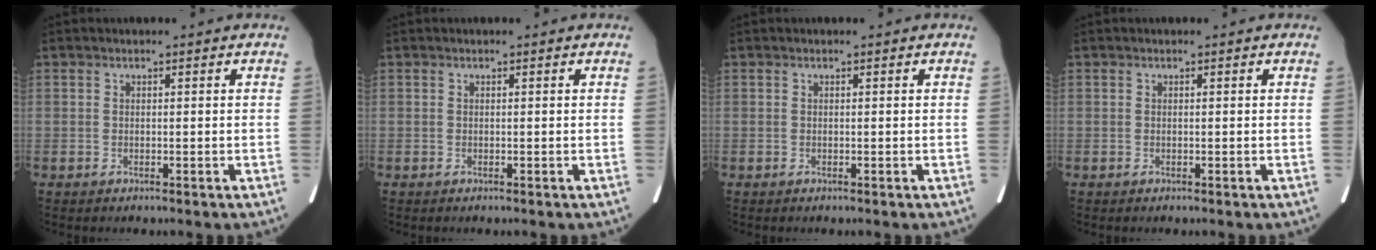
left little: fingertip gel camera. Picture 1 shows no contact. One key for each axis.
{"total": 0.0}
{"total": 0.0}
{"total": 0.0}